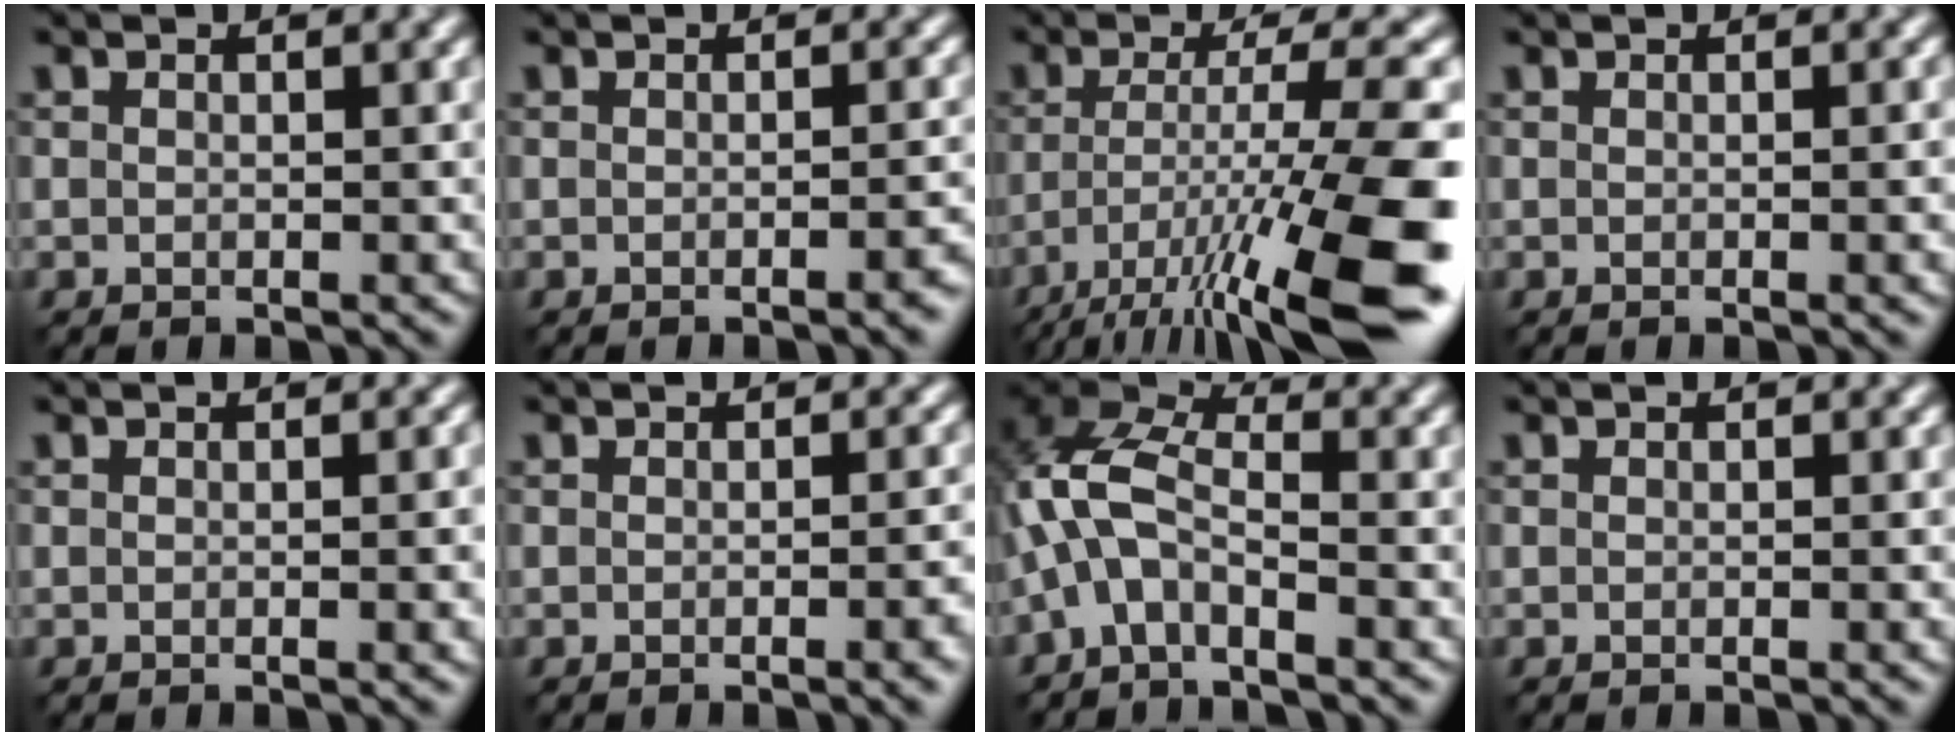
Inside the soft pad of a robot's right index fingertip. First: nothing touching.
{"total": 2.1, "force": [-0.8, 0.6, 1.9], "torque": [-0.012, 0.003, -0.015]}
{"total": 13.6, "force": [-7.1, 2.3, 11.4], "torque": [-0.187, -0.003, -0.115]}
{"total": 2.1, "force": [-0.2, 0.6, 2.0], "torque": [-0.017, 0.001, -0.009]}
{"total": 2.7, "force": [-0.2, 0.9, 2.6], "torque": [-0.020, 0.003, -0.008]}
{"total": 3.7, "force": [-0.9, 1.2, 3.4], "torque": [-0.024, 0.000, -0.011]}
{"total": 5.7, "force": [-1.6, 3.0, 4.6], "torque": [-0.103, 0.019, -0.046]}
{"total": 0.9, "force": [-0.2, 0.3, 0.8], "torque": [-0.005, -0.001, -0.007]}